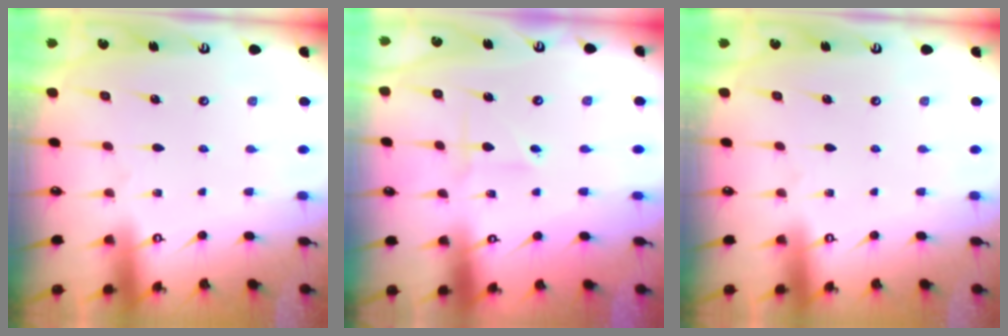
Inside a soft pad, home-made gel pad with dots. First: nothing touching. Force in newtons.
{"total": 1.9, "press": 1.9, "slide": 0.3}
{"total": 0.0}